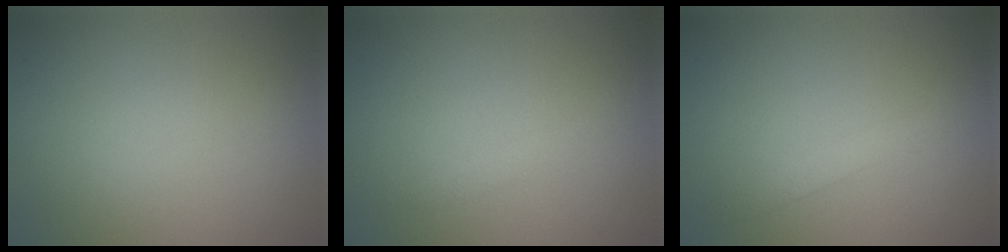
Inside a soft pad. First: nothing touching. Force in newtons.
{"total": 0.5, "press": 0.5, "slide": 0.1}
{"total": 1.3, "press": 1.3, "slide": 0.0}